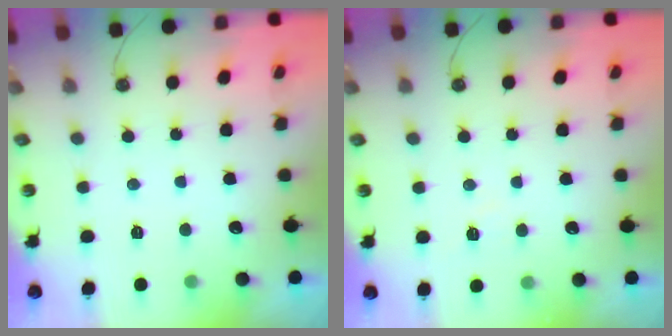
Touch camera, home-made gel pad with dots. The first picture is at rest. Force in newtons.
{"total": 3.8, "press": 3.7, "slide": 0.7}